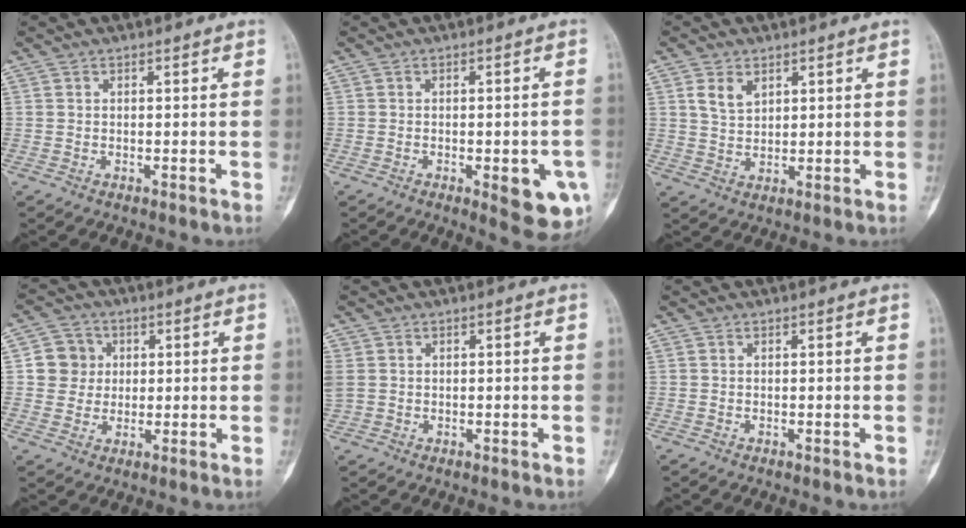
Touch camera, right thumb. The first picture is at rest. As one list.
[{"total": 6.8, "force": [-2.1, 2.5, 6.0], "torque": [-0.058, -0.002, -0.018]}, {"total": 4.6, "force": [2.2, 3.0, 2.7], "torque": [-0.037, -0.012, 0.046]}, {"total": 6.6, "force": [1.1, 6.4, 1.6], "torque": [0.008, 0.005, 0.012]}, {"total": 4.4, "force": [0.5, 3.7, 2.3], "torque": [-0.071, 0.011, 0.018]}, {"total": 0.0}]